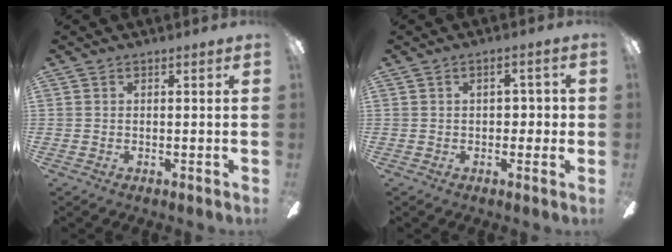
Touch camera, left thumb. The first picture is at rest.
{"total": 4.0, "force": [0.3, 2.6, 3.0], "torque": [-0.045, 0.006, -0.001]}